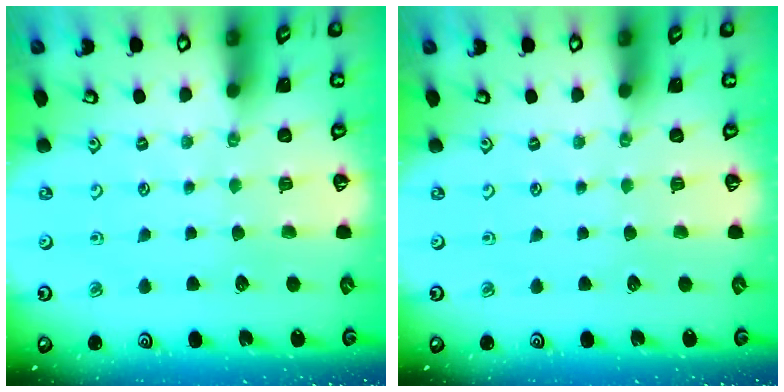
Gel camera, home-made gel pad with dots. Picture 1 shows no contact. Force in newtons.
{"total": 0.0}